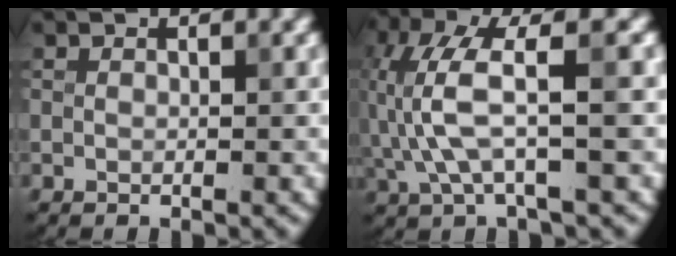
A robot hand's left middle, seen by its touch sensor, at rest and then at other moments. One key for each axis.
{"total": 6.2, "fx": 0.0, "fy": 1.4, "fz": 6.0, "tx": -0.141, "ty": 0.016, "tz": 0.000}